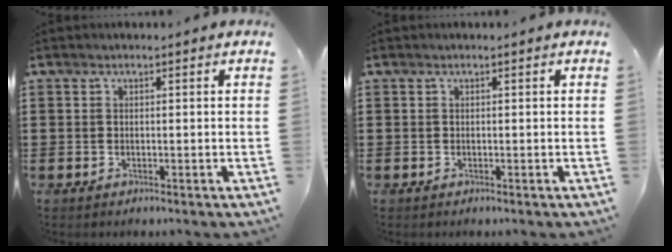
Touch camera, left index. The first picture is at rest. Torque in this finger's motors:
{"motor_torque": [0.00, 0.00, 0.01, 0.00]}